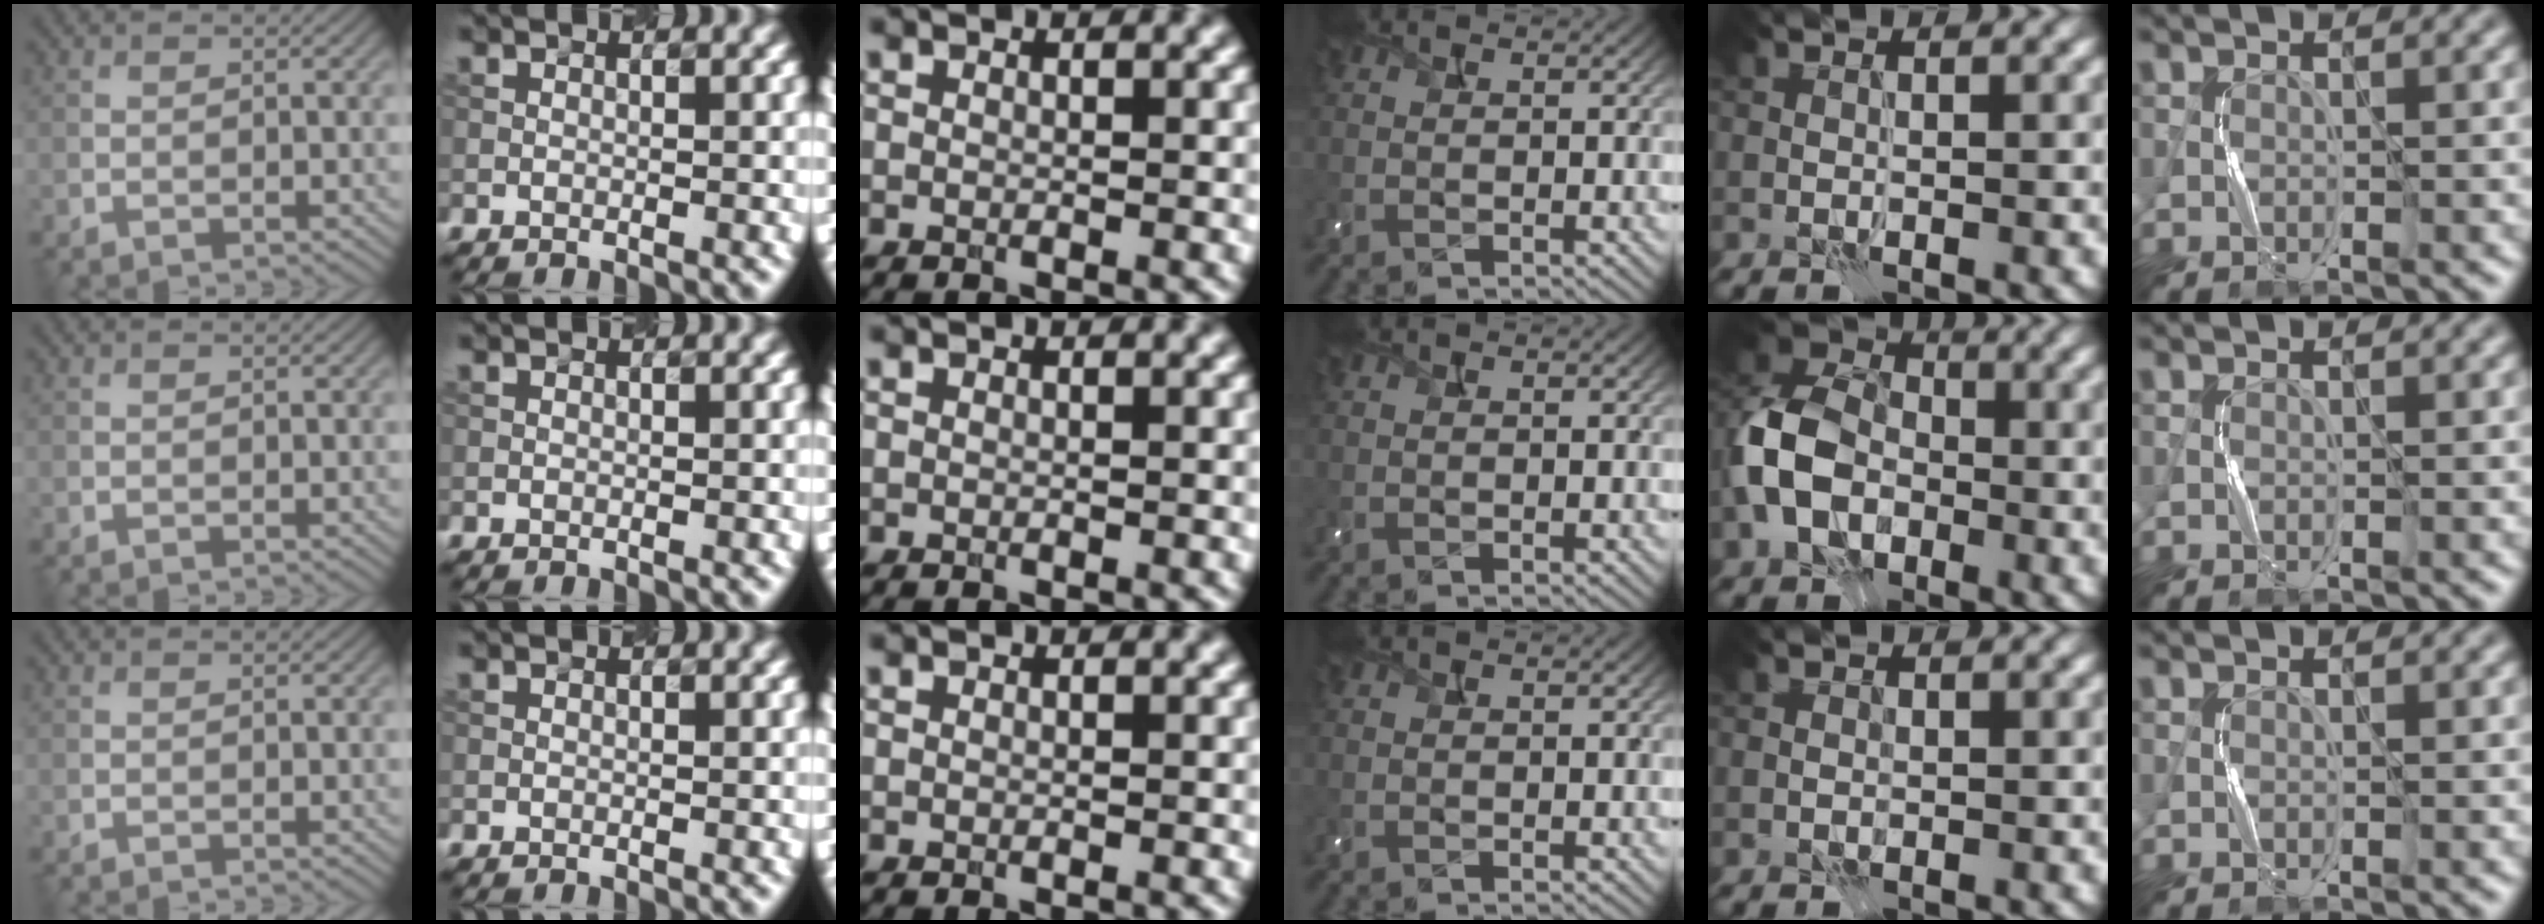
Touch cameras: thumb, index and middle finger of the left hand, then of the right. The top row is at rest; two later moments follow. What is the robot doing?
{"motion": "press", "object": "camera"}